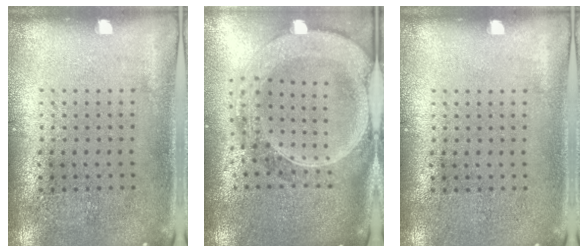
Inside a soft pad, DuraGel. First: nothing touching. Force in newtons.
{"total": 2.9, "press": 2.5, "slide": 1.4}
{"total": 0.0}